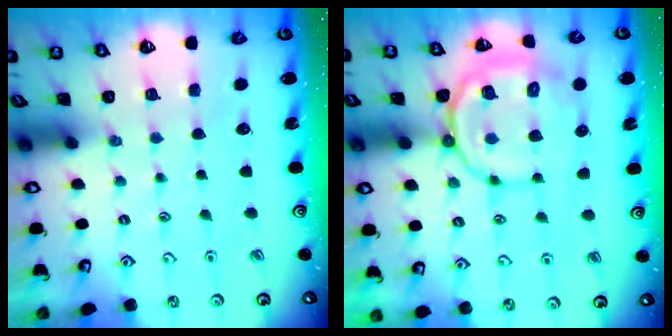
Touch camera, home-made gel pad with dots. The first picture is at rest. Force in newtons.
{"total": 13.2, "press": 13.1, "slide": 1.8}